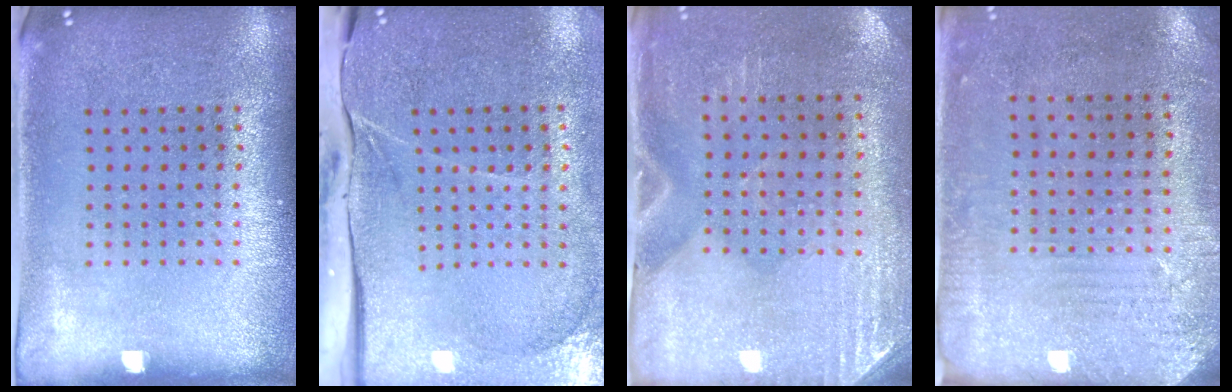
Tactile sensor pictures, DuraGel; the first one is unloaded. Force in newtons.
{"total": 4.4, "press": 3.6, "slide": 2.5}
{"total": 3.0, "press": 2.6, "slide": 1.5}
{"total": 2.9, "press": 2.4, "slide": 1.6}